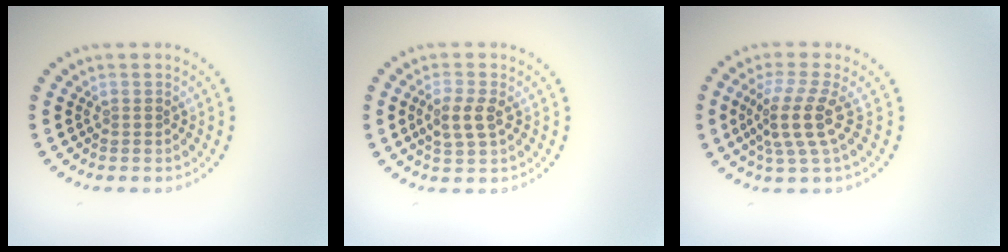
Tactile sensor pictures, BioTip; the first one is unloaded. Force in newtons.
{"total": 2.6, "press": 2.5, "slide": 0.5}
{"total": 3.8, "press": 2.8, "slide": 2.5}